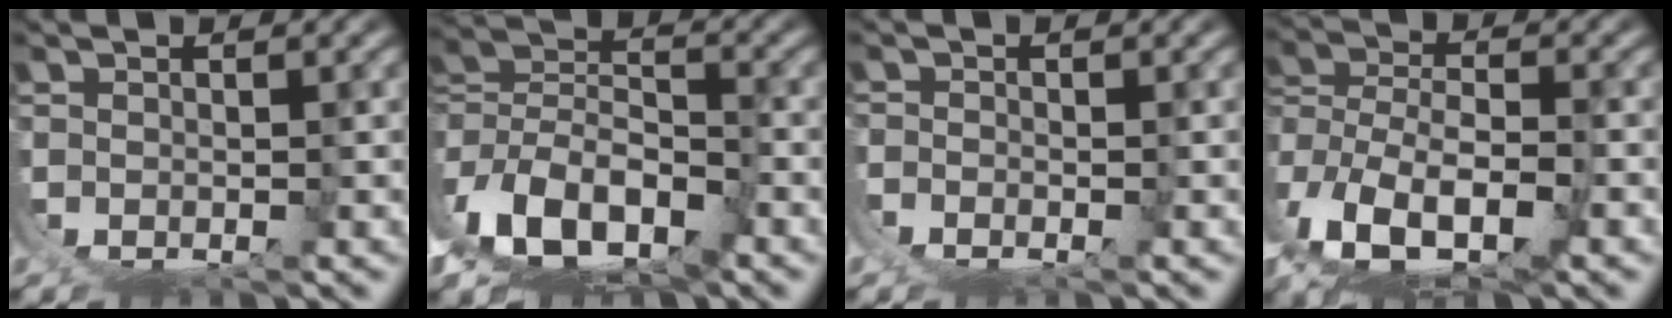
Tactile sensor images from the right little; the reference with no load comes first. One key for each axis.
{"total": 11.5, "fx": -0.1, "fy": 8.6, "fz": 7.7, "tx": -0.186, "ty": -0.040, "tz": 0.008}
{"total": 2.1, "fx": -0.2, "fy": 1.7, "fz": 1.2, "tx": -0.036, "ty": -0.006, "tz": -0.004}
{"total": 8.9, "fx": 0.8, "fy": 5.3, "fz": 7.1, "tx": -0.172, "ty": -0.038, "tz": 0.034}